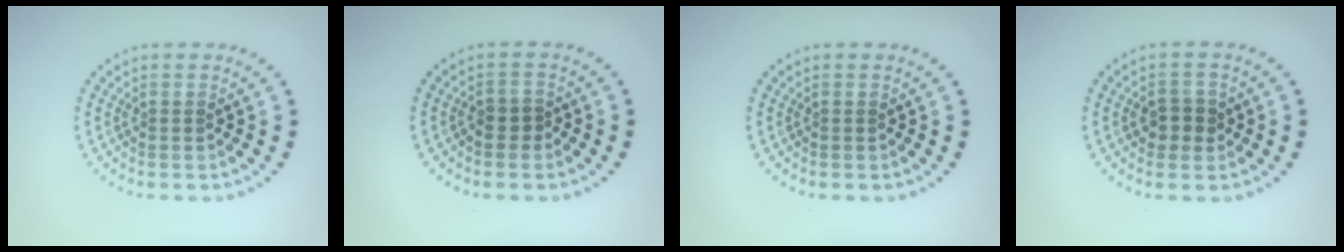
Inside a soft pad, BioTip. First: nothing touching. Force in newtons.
{"total": 1.2, "press": 1.0, "slide": 0.6}
{"total": 0.0}
{"total": 2.2, "press": 2.1, "slide": 0.5}